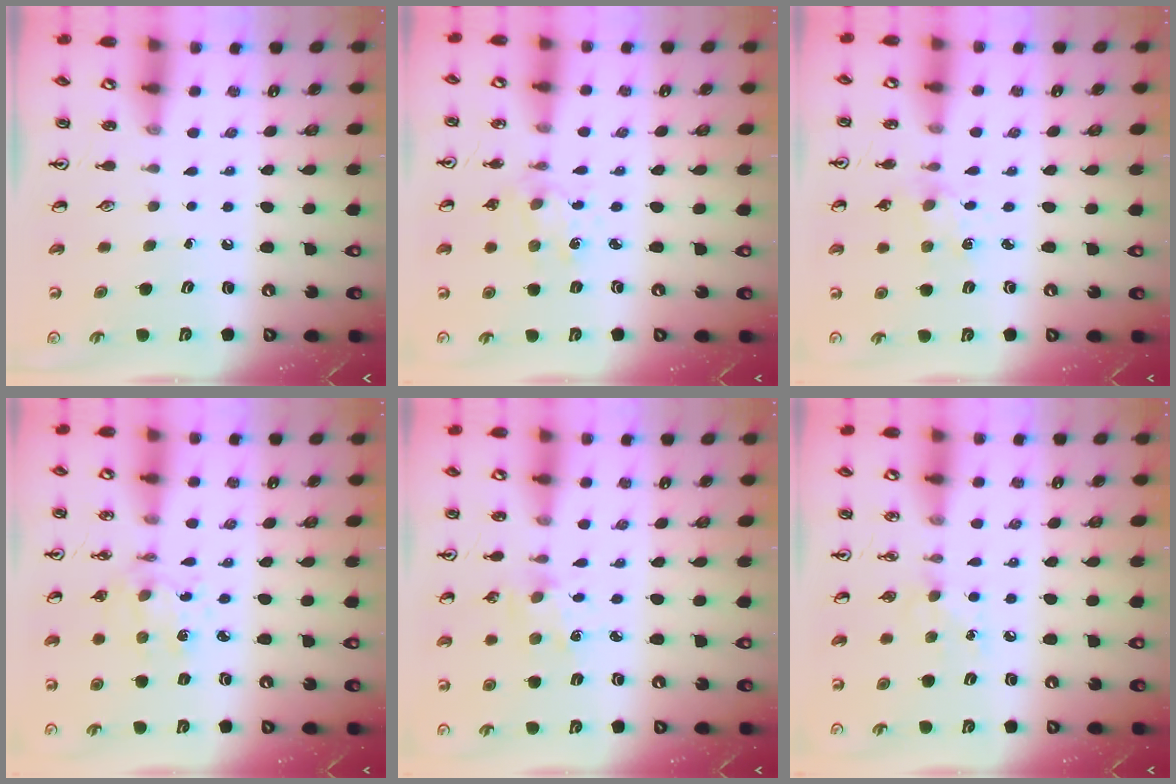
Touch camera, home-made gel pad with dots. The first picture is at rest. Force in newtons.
{"total": 2.0, "press": 2.0, "slide": 0.3}
{"total": 2.0, "press": 2.0, "slide": 0.3}
{"total": 2.4, "press": 2.4, "slide": 0.5}
{"total": 2.7, "press": 2.6, "slide": 0.3}
{"total": 5.8, "press": 5.8, "slide": 0.6}